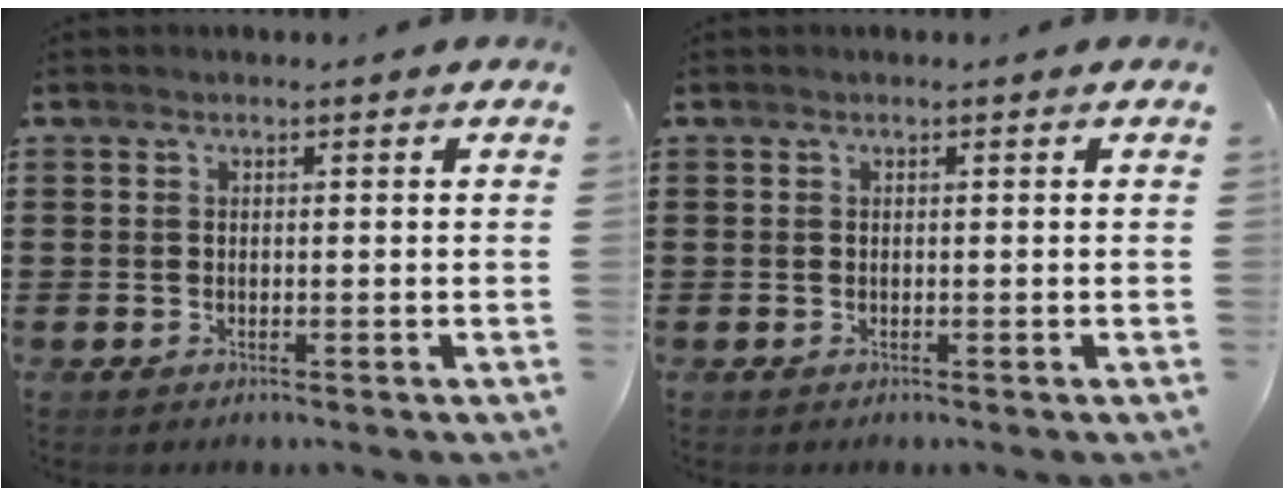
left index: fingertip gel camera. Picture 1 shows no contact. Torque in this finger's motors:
{"motor_torque": [0.00, 0.00, 0.00, 0.00]}